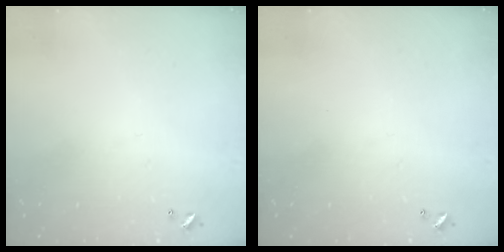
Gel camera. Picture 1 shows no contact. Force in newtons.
{"total": 0.0}